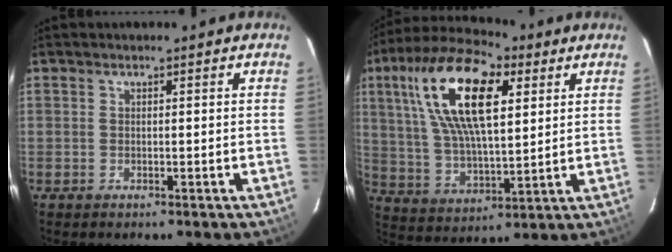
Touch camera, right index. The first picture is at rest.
{"total": 19.9, "force": [7.4, 8.6, 16.3], "torque": [-0.317, 0.027, 0.134]}